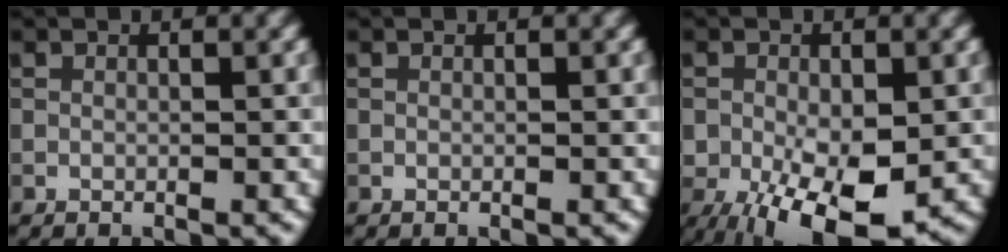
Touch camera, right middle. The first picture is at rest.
{"total": 0.0}
{"total": 10.0, "force": [-3.6, 5.2, 7.8], "torque": [-0.132, -0.036, -0.044]}